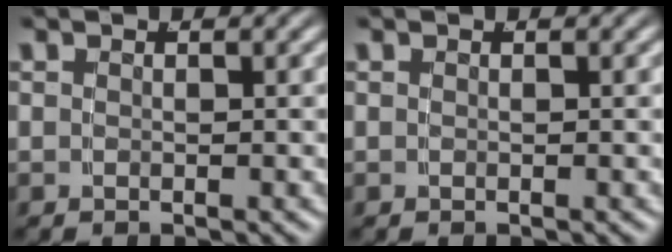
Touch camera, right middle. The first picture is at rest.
{"total": 0.0}